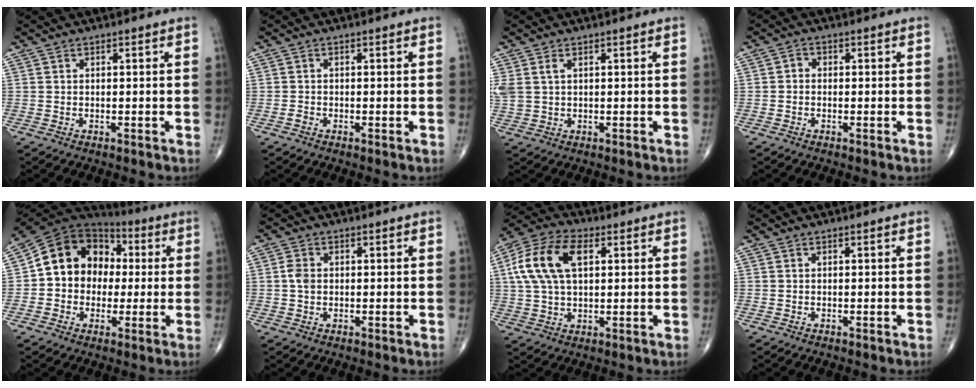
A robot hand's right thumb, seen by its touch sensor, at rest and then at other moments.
{"total": 0.7, "force": [-0.5, 0.3, 0.4], "torque": [-0.004, 0.000, -0.012]}
{"total": 4.3, "force": [1.4, 2.7, 3.1], "torque": [-0.083, 0.010, 0.035]}
{"total": 1.5, "force": [-0.3, 1.2, 0.7], "torque": [0.000, 0.005, -0.011]}
{"total": 15.6, "force": [1.0, 12.9, 8.6], "torque": [-0.111, 0.038, 0.012]}
{"total": 2.5, "force": [0.1, 1.9, 1.6], "torque": [-0.028, 0.002, 0.000]}
{"total": 13.8, "force": [3.5, 7.8, 10.8], "torque": [-0.219, 0.018, 0.063]}
{"total": 0.0}